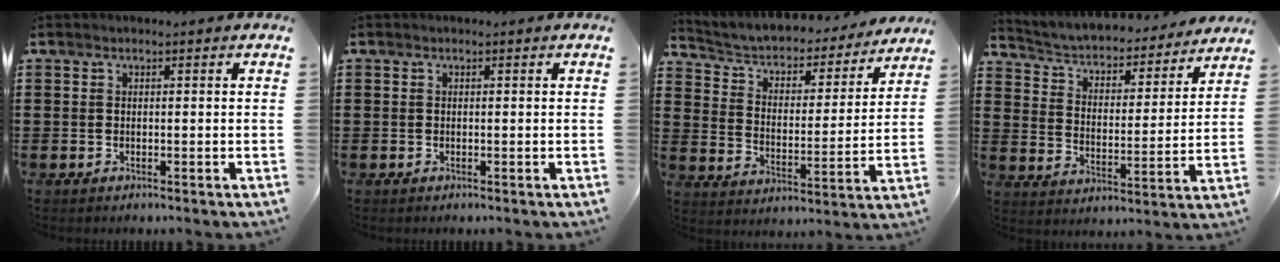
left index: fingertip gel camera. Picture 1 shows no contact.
{"total": 0.0}
{"total": 3.5, "force": [2.9, 1.5, 1.0], "torque": [-0.040, -0.025, 0.039]}
{"total": 3.7, "force": [3.5, 0.8, 1.0], "torque": [-0.040, -0.032, 0.051]}